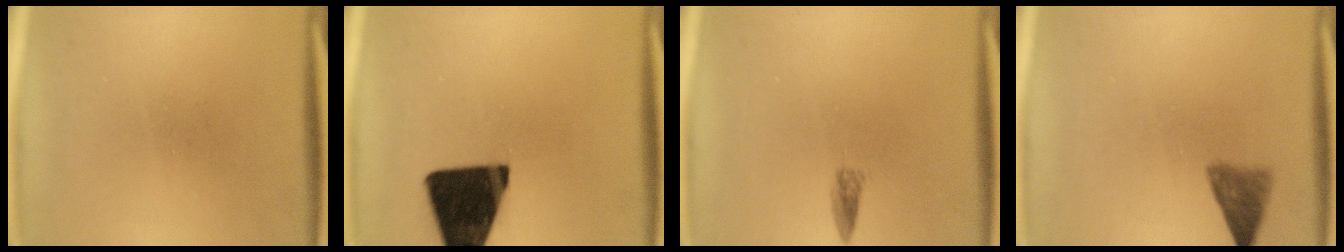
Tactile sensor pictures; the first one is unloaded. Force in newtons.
{"total": 19.2}
{"total": 1.3}
{"total": 3.1}